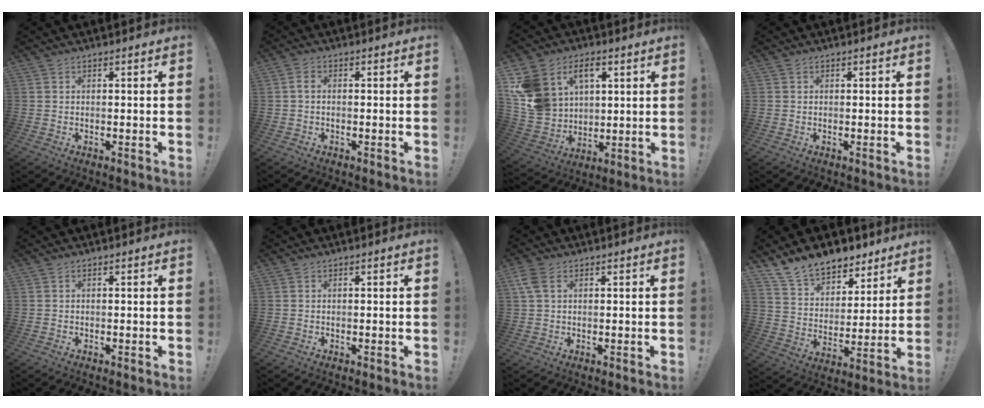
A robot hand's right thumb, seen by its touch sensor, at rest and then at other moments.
{"total": 1.5, "force": [-0.3, 0.9, 1.1], "torque": [-0.019, 0.008, -0.005]}
{"total": 15.6, "force": [6.7, 12.0, 7.4], "torque": [-0.159, -0.033, 0.133]}
{"total": 0.6, "force": [0.1, 0.5, -0.4], "torque": [0.007, 0.002, 0.002]}
{"total": 0.0}
{"total": 0.0}
{"total": 4.2, "force": [1.7, 2.6, 2.9], "torque": [-0.058, 0.000, 0.032]}
{"total": 13.2, "force": [11.1, 6.4, 3.4], "torque": [-0.071, -0.083, 0.209]}